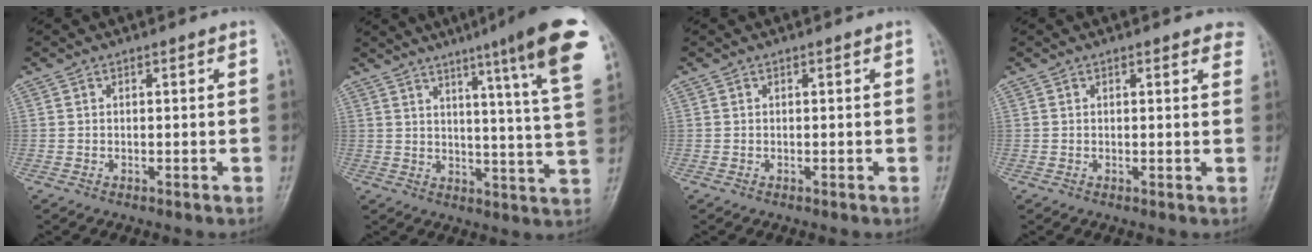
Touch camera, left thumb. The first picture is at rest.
{"total": 17.3, "force": [10.1, 0.5, 14.1], "torque": [-0.178, -0.045, 0.120]}
{"total": 0.0}
{"total": 2.7, "force": [2.0, 1.0, 1.5], "torque": [-0.001, -0.002, 0.016]}